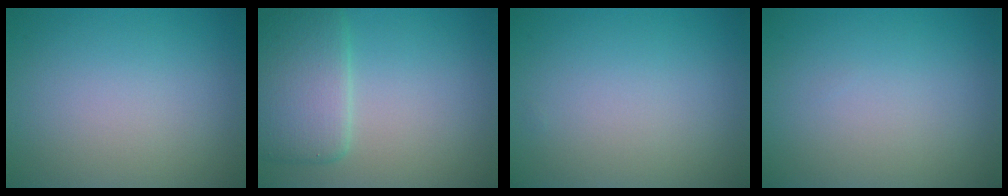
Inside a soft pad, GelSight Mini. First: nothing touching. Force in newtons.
{"total": 5.2, "press": 5.2, "slide": 0.2}
{"total": 0.0}
{"total": 0.0}